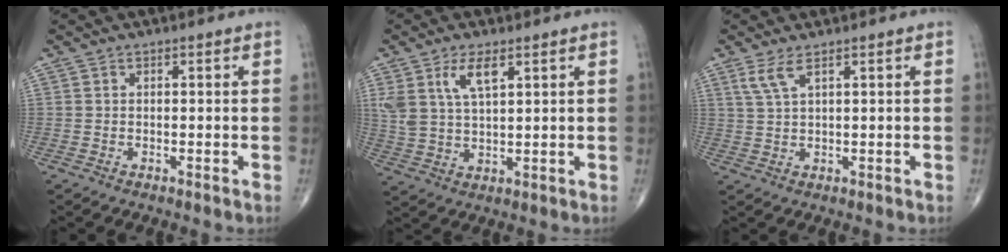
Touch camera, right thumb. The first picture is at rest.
{"total": 7.1, "force": [3.5, 2.8, 5.4], "torque": [-0.108, -0.012, 0.076]}
{"total": 3.2, "force": [1.9, 0.6, 2.5], "torque": [-0.063, -0.002, 0.047]}